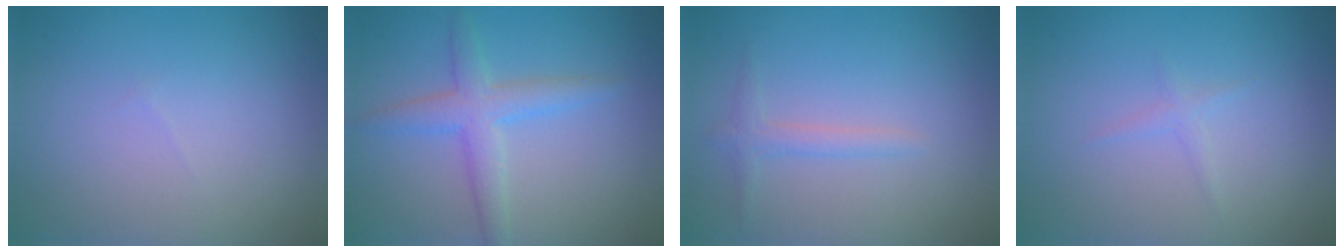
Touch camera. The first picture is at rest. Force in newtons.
{"total": 3.4, "press": 3.4, "slide": 0.1}
{"total": 1.3, "press": 1.3, "slide": 0.0}
{"total": 0.8, "press": 0.8, "slide": 0.0}